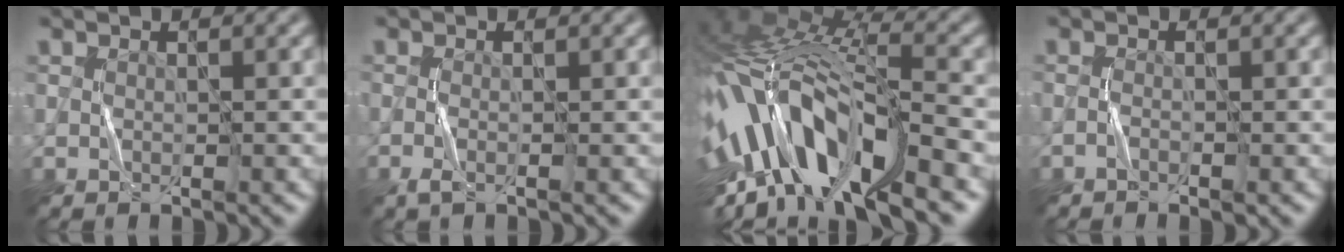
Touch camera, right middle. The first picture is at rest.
{"total": 1.4, "force": [-0.7, 0.3, 1.1], "torque": [-0.028, 0.001, -0.017]}
{"total": 13.8, "force": [-4.2, 5.6, 11.9], "torque": [-0.226, 0.017, -0.074]}
{"total": 1.0, "force": [-0.7, 0.2, 0.6], "torque": [-0.015, 0.002, -0.015]}